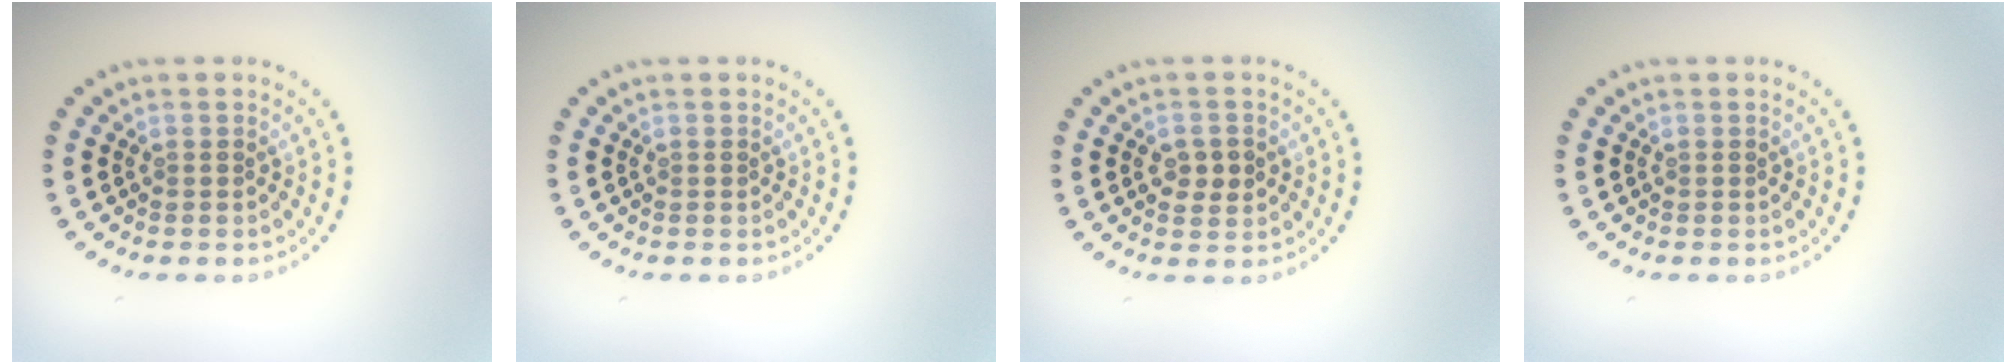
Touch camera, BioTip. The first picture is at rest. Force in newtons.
{"total": 0.0}
{"total": 2.2, "press": 2.2, "slide": 0.1}
{"total": 0.0}